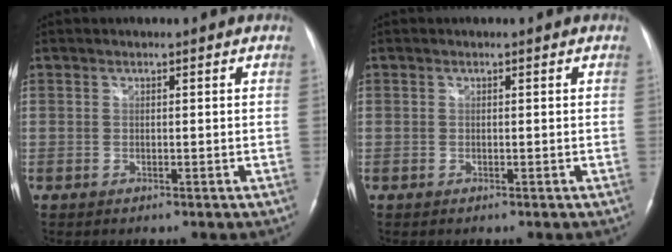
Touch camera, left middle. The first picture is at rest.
{"total": 0.0}